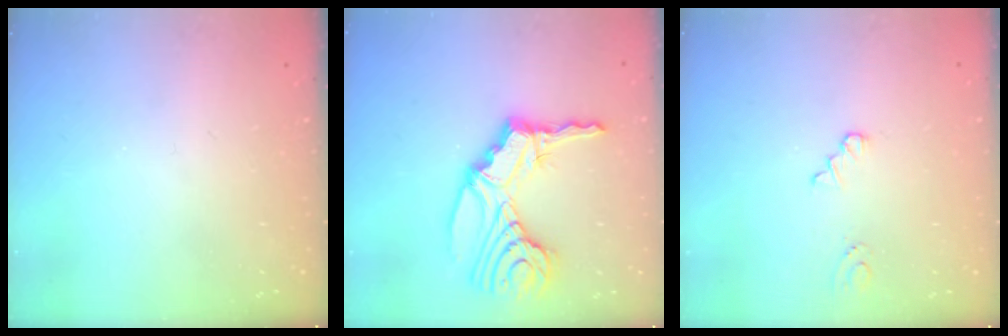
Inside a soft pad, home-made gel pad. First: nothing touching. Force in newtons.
{"total": 16.9, "press": 16.7, "slide": 2.1}
{"total": 1.0, "press": 1.0, "slide": 0.1}